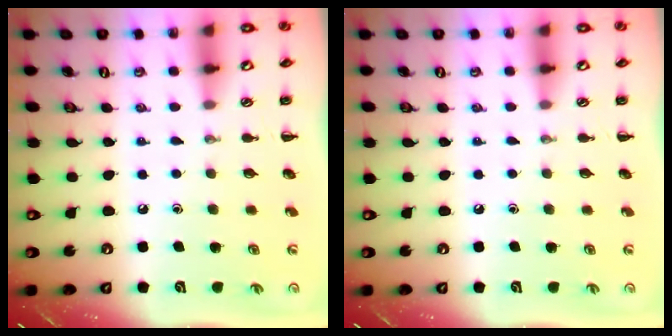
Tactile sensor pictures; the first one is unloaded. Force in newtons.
{"total": 0.0}